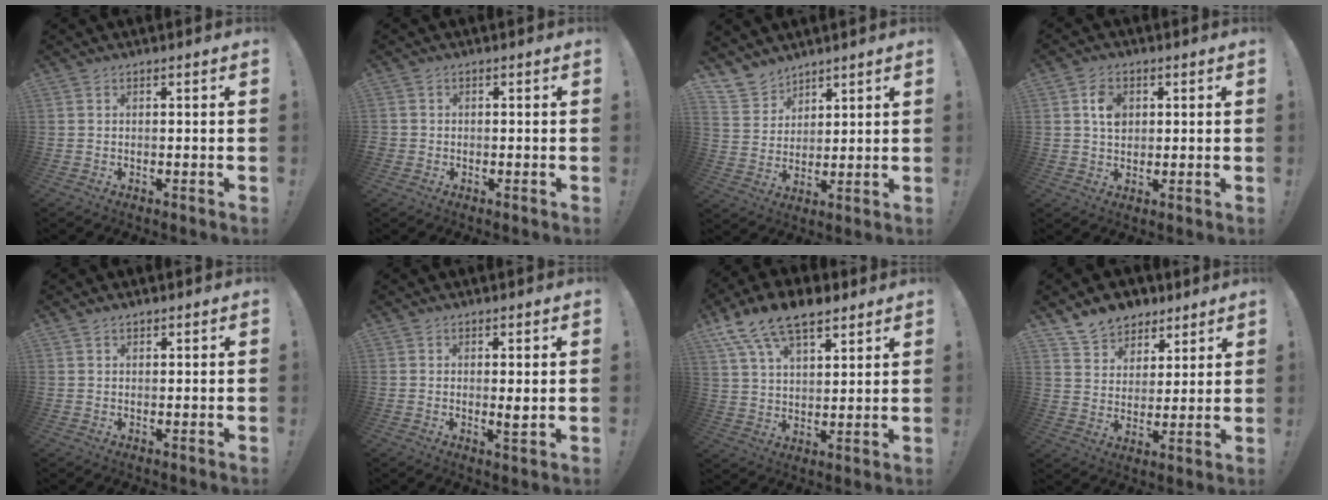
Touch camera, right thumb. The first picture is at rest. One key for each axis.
{"total": 1.3, "fx": -0.3, "fy": 1.2, "fz": 0.4, "tx": -0.011, "ty": 0.005, "tz": -0.004}
{"total": 8.1, "fx": 6.6, "fy": 4.6, "fz": 0.5, "tx": -0.016, "ty": -0.053, "tz": 0.131}
{"total": 6.3, "fx": 1.7, "fy": 4.7, "fz": 3.9, "tx": -0.053, "ty": 0.003, "tz": 0.031}
{"total": 1.3, "fx": 1.1, "fy": 0.5, "fz": 0.4, "tx": 0.000, "ty": -0.004, "tz": 0.020}
{"total": 2.9, "fx": 0.7, "fy": 0.5, "fz": 2.7, "tx": -0.025, "ty": -0.014, "tz": 0.007}
{"total": 13.5, "fx": 9.5, "fy": 6.1, "fz": 7.4, "tx": -0.134, "ty": -0.050, "tz": 0.176}
{"total": 9.7, "fx": 7.6, "fy": 5.8, "fz": 1.2, "tx": -0.028, "ty": -0.059, "tz": 0.152}